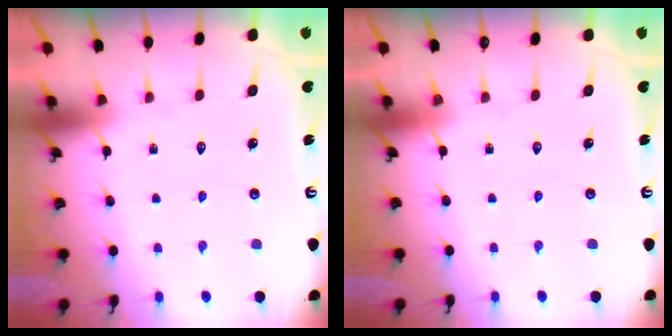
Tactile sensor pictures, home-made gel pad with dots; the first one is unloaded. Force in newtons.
{"total": 0.0}